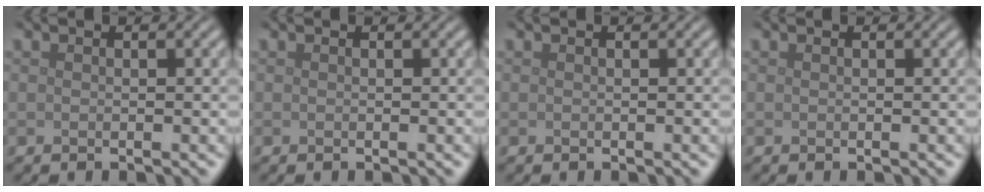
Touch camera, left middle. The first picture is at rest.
{"total": 0.0}
{"total": 0.0}
{"total": 0.0}